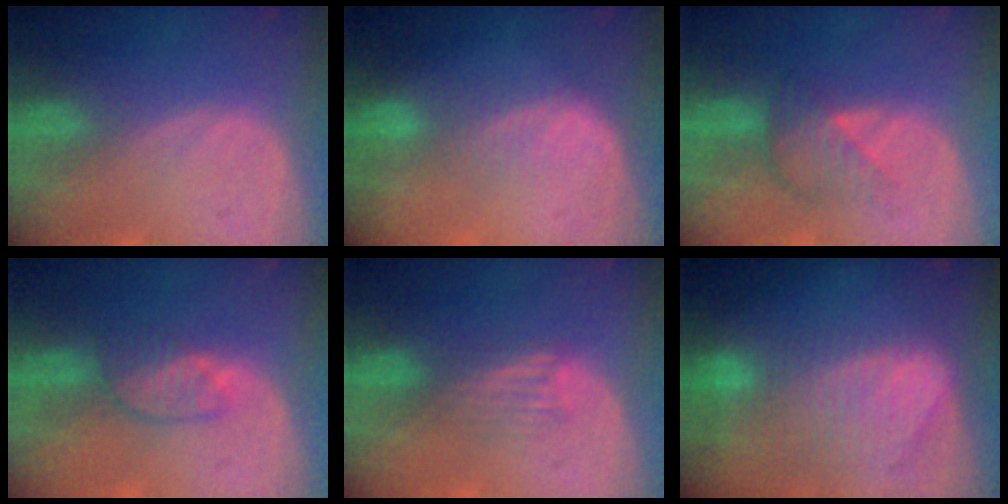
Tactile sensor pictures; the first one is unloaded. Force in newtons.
{"total": 3.1, "press": 2.6, "slide": 1.7}
{"total": 4.0, "press": 4.0, "slide": 0.1}
{"total": 3.4, "press": 3.4, "slide": 0.3}
{"total": 3.1, "press": 2.8, "slide": 1.2}
{"total": 9.3, "press": 8.1, "slide": 4.5}